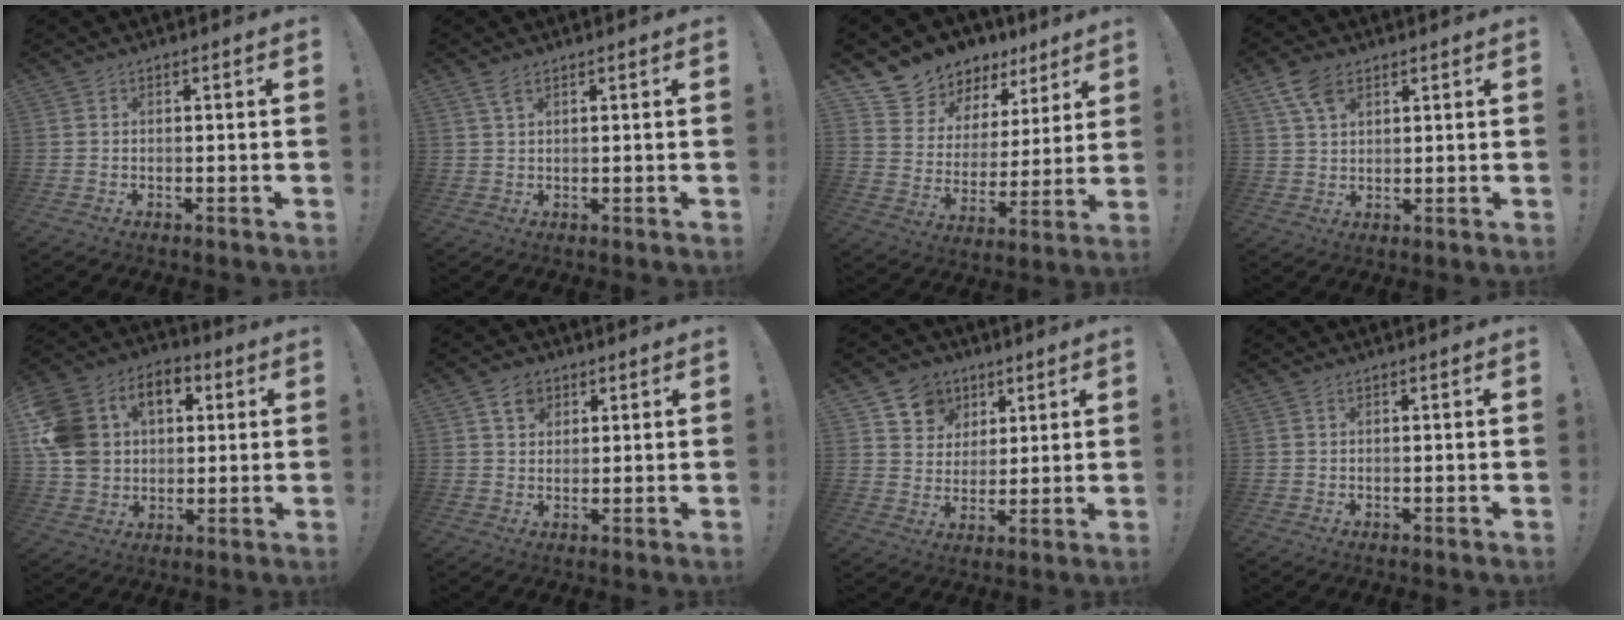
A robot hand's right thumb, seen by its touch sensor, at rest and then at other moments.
{"total": 3.0, "force": [1.9, 1.2, 1.9], "torque": [-0.033, -0.007, 0.034]}
{"total": 10.2, "force": [8.7, 5.3, 0.7], "torque": [-0.031, -0.079, 0.164]}
{"total": 7.5, "force": [4.3, 4.4, 4.3], "torque": [-0.078, -0.010, 0.084]}
{"total": 18.1, "force": [4.8, 13.9, 10.5], "torque": [-0.195, -0.008, 0.090]}
{"total": 5.4, "force": [3.0, 4.1, 2.0], "torque": [-0.032, -0.005, 0.054]}
{"total": 9.7, "force": [5.0, 8.1, 1.9], "torque": [-0.029, -0.034, 0.101]}
{"total": 0.0}